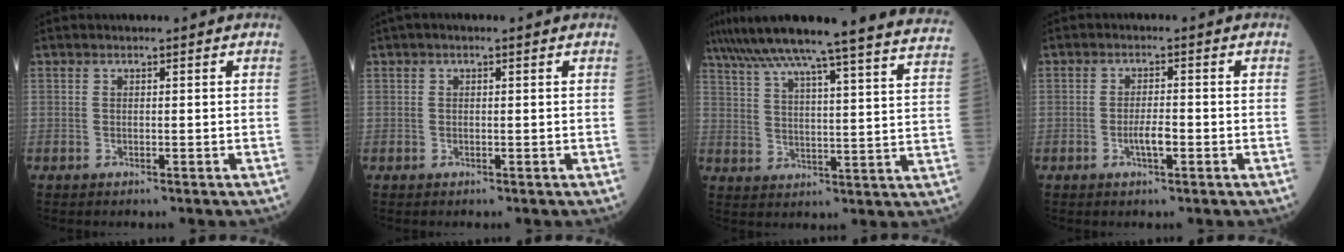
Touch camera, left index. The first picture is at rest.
{"total": 0.8, "force": [0.4, 0.2, 0.7], "torque": [-0.019, 0.009, 0.003]}
{"total": 30.2, "force": [27.2, -0.4, 13.2], "torque": [-0.222, -0.058, 0.345]}
{"total": 2.7, "force": [-1.1, 0.7, 2.4], "torque": [-0.046, 0.002, -0.019]}